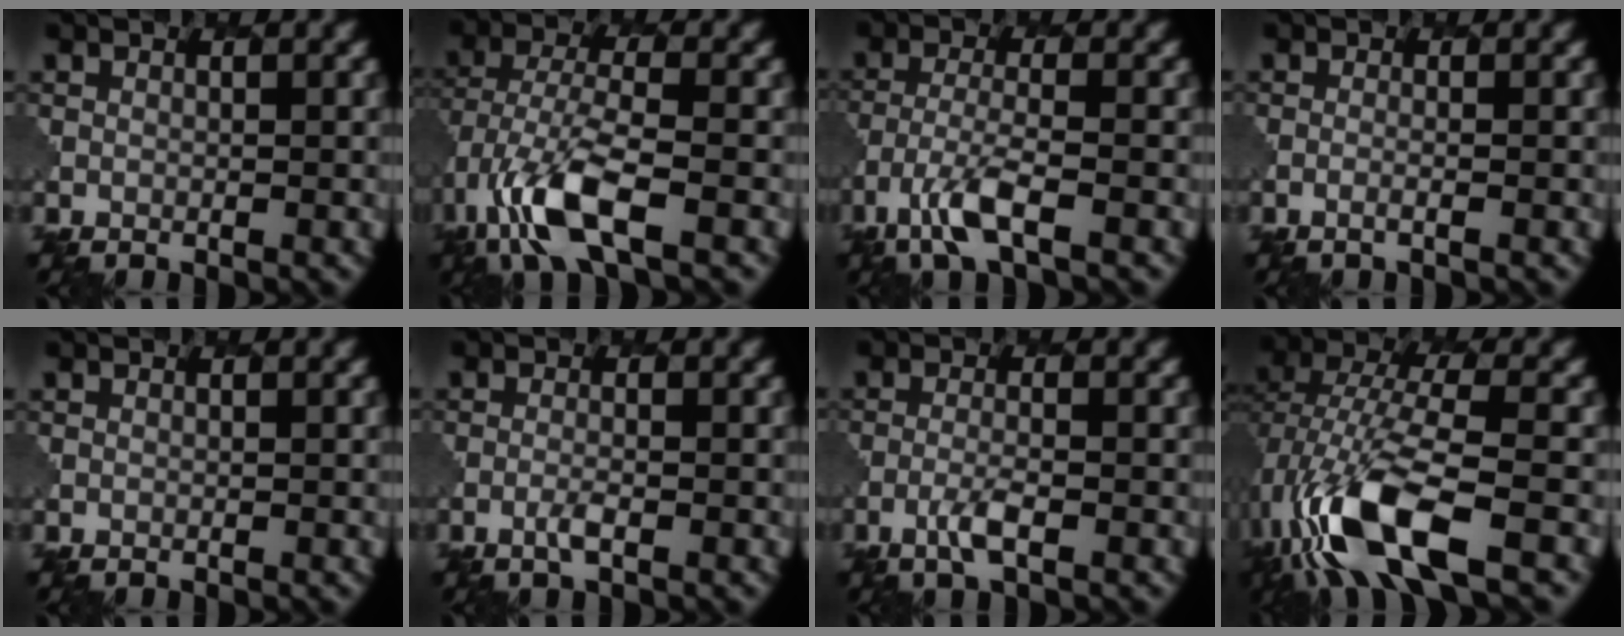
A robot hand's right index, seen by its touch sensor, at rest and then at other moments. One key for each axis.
{"total": 7.5, "fx": -3.6, "fy": 2.8, "fz": 6.0, "tx": -0.131, "ty": -0.003, "tz": -0.075}
{"total": 4.1, "fx": -2.5, "fy": 0.9, "fz": 3.2, "tx": -0.071, "ty": -0.008, "tz": -0.055}
{"total": 1.0, "fx": -0.3, "fy": 0.3, "fz": 0.9, "tx": -0.008, "ty": 0.002, "tz": -0.013}
{"total": 0.0}
{"total": 1.0, "fx": -0.4, "fy": 0.2, "fz": 0.9, "tx": -0.018, "ty": 0.003, "tz": -0.012}
{"total": 1.9, "fx": -1.0, "fy": 0.4, "fz": 1.5, "tx": -0.035, "ty": 0.001, "tz": -0.024}
{"total": 10.8, "fx": -4.4, "fy": 4.3, "fz": 9.0, "tx": -0.193, "ty": -0.004, "tz": -0.085}